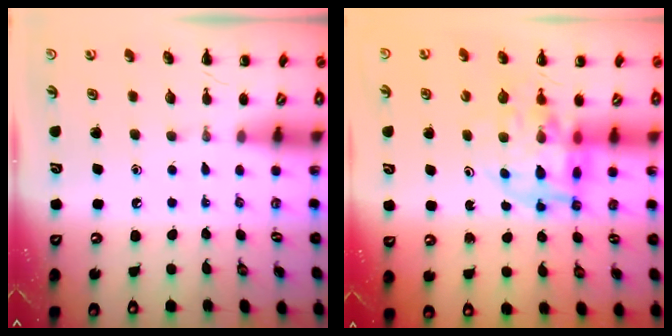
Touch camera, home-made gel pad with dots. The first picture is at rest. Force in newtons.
{"total": 12.0, "press": 11.3, "slide": 3.9}